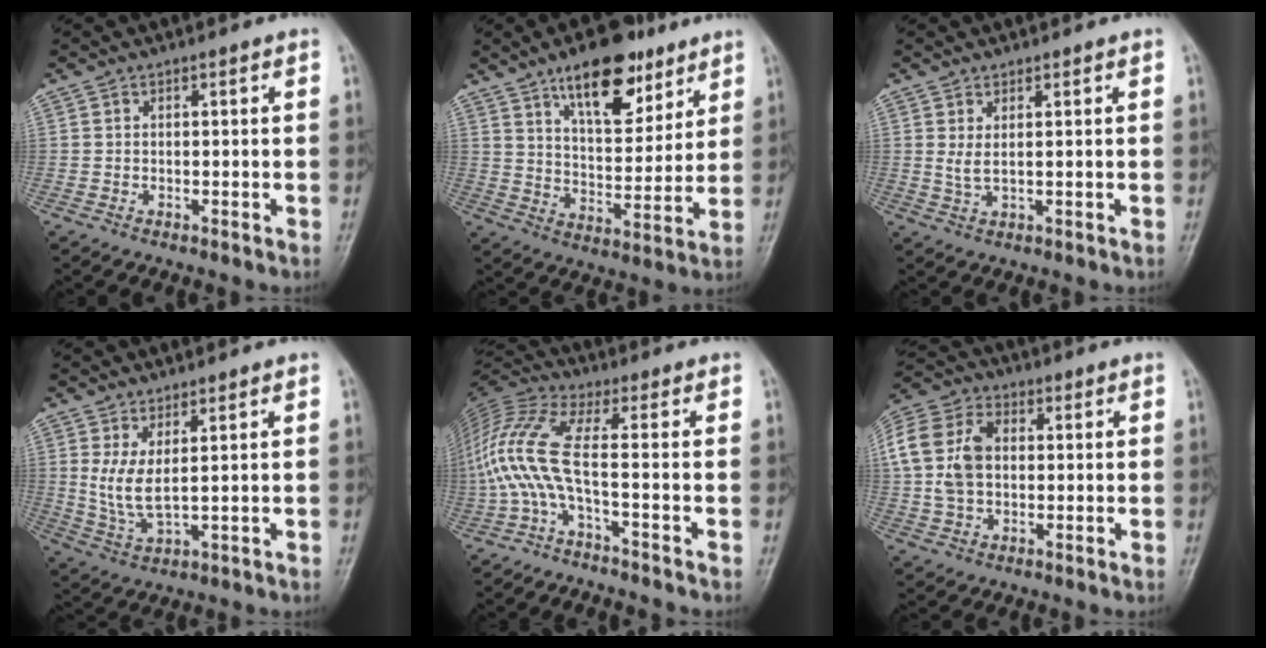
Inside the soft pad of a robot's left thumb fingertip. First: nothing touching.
{"total": 15.6, "force": [9.6, 7.0, 10.2], "torque": [-0.115, -0.047, 0.155]}
{"total": 2.4, "force": [0.6, 0.7, 2.2], "torque": [-0.050, -0.004, 0.020]}
{"total": 5.8, "force": [1.5, 1.7, 5.3], "torque": [-0.119, -0.019, 0.041]}
{"total": 10.3, "force": [-2.9, 1.1, 9.8], "torque": [-0.249, 0.049, -0.067]}
{"total": 13.9, "force": [1.2, 9.9, 9.7], "torque": [-0.206, 0.023, 0.019]}